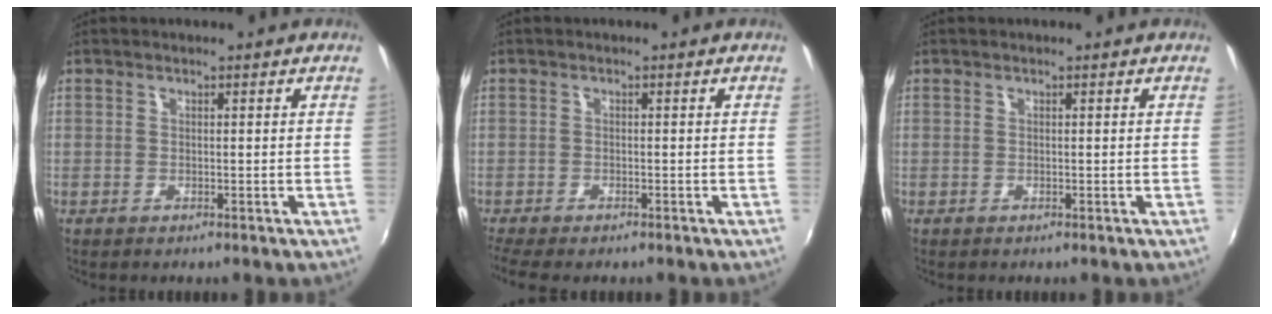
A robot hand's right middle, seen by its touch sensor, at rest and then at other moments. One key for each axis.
{"total": 4.2, "fx": -3.3, "fy": 0.7, "fz": 2.5, "tx": -0.062, "ty": -0.025, "tz": -0.062}
{"total": 0.0}